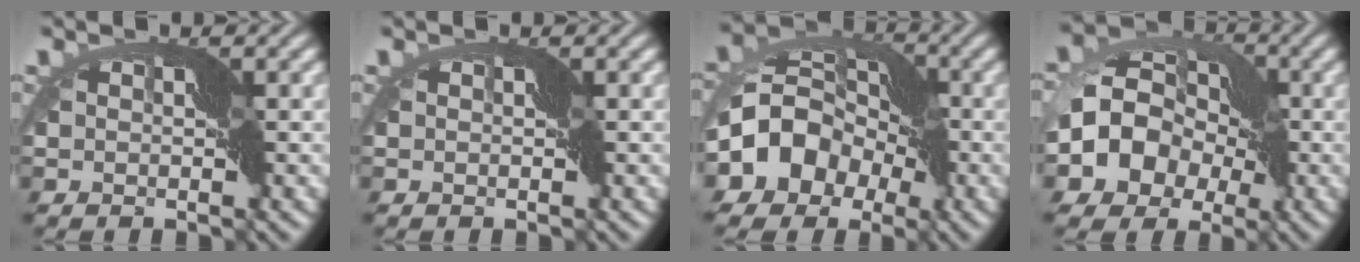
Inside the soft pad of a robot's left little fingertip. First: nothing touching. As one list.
[{"total": 0.0}, {"total": 10.6, "force": [-2.9, 7.7, 6.6], "torque": [-0.119, -0.006, -0.074]}, {"total": 10.5, "force": [-1.8, 7.9, 6.6], "torque": [-0.102, -0.010, -0.054]}]